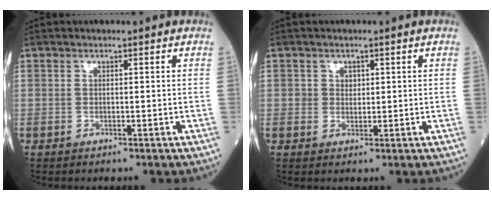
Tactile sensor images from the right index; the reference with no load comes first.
{"total": 1.5, "force": [0.4, 1.3, 0.6], "torque": [-0.007, 0.000, 0.006]}